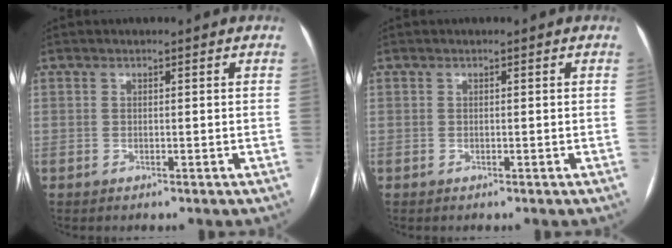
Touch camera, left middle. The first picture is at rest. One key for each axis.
{"total": 0.0}